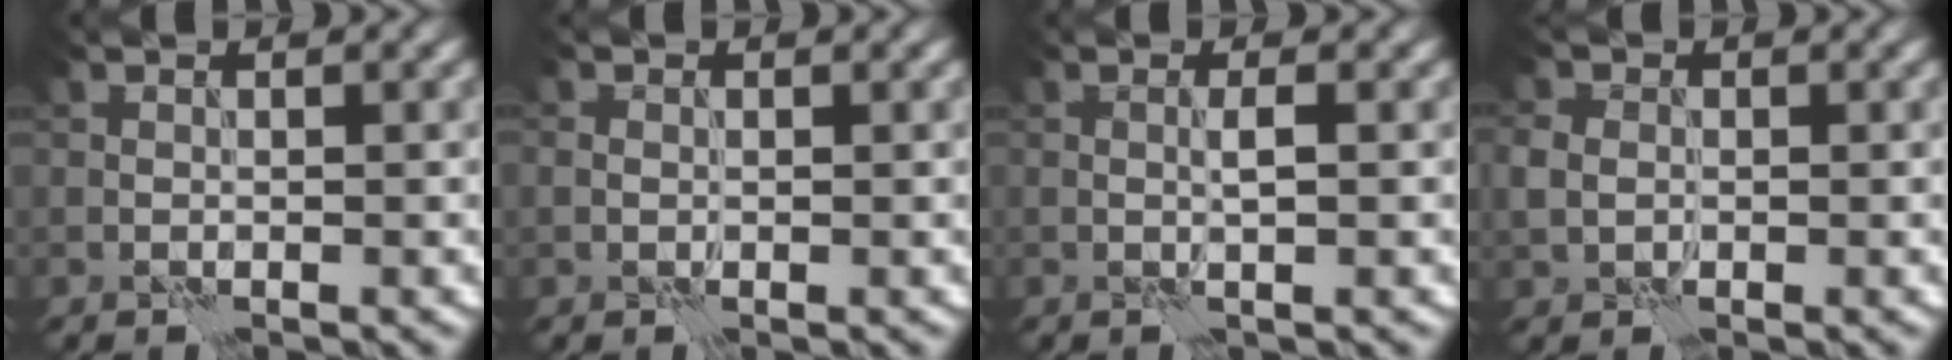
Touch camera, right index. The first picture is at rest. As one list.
[{"total": 0.9, "force": [0.0, 0.7, 0.5], "torque": [-0.009, 0.000, -0.001]}, {"total": 1.3, "force": [0.0, 0.0, 1.3], "torque": [-0.026, 0.002, 0.000]}, {"total": 2.5, "force": [0.0, 2.1, 1.4], "torque": [-0.034, 0.003, -0.002]}]